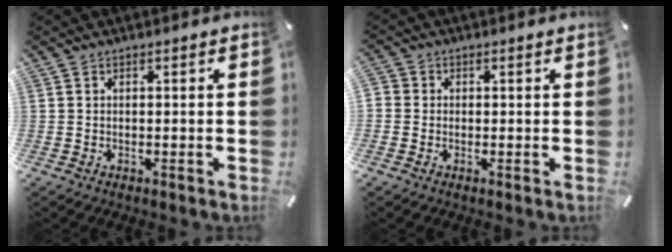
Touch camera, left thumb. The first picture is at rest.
{"total": 1.1, "force": [-0.2, 1.1, 0.1], "torque": [0.000, 0.005, -0.007]}